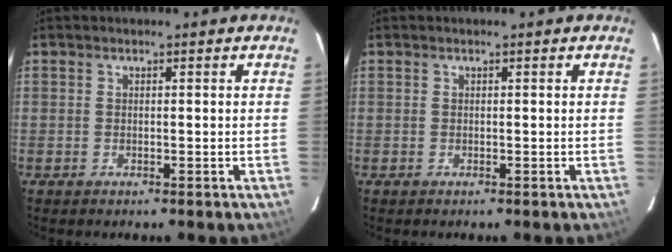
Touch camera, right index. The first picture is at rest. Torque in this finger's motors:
{"motor_torque": [0.00, 0.00, 0.00, 0.00]}